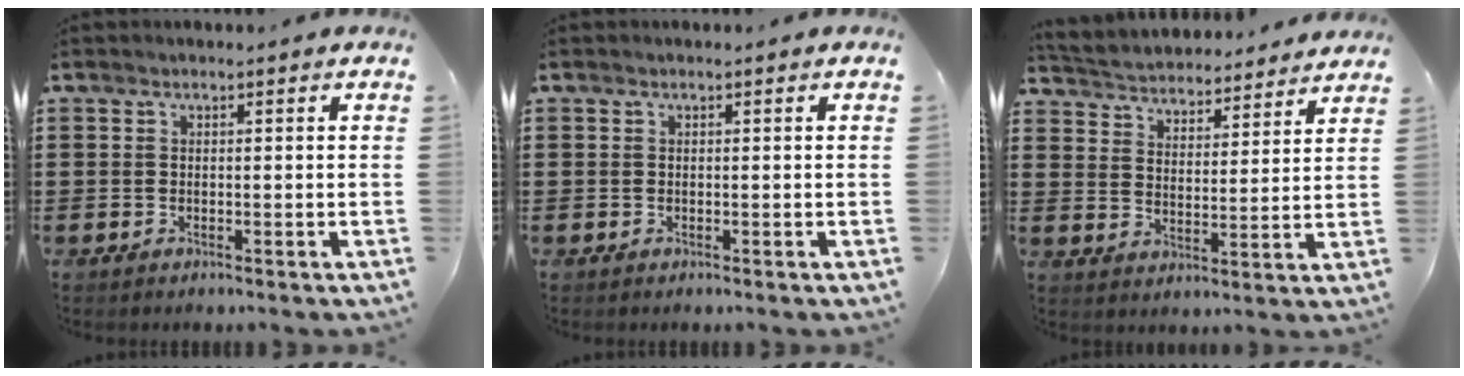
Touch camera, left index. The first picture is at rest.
{"total": 0.0}
{"total": 3.8, "force": [3.8, 0.2, -0.4], "torque": [-0.017, -0.032, 0.061]}